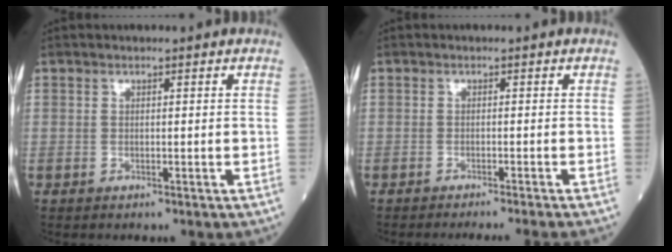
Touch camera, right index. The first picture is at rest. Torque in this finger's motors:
{"motor_torque": [-0.51, -0.26, 0.05, 0.05]}